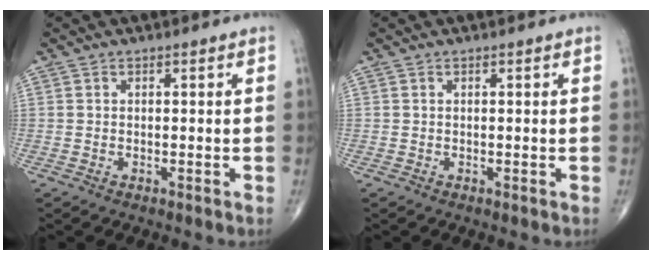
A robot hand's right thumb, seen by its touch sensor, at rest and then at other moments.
{"total": 0.0}